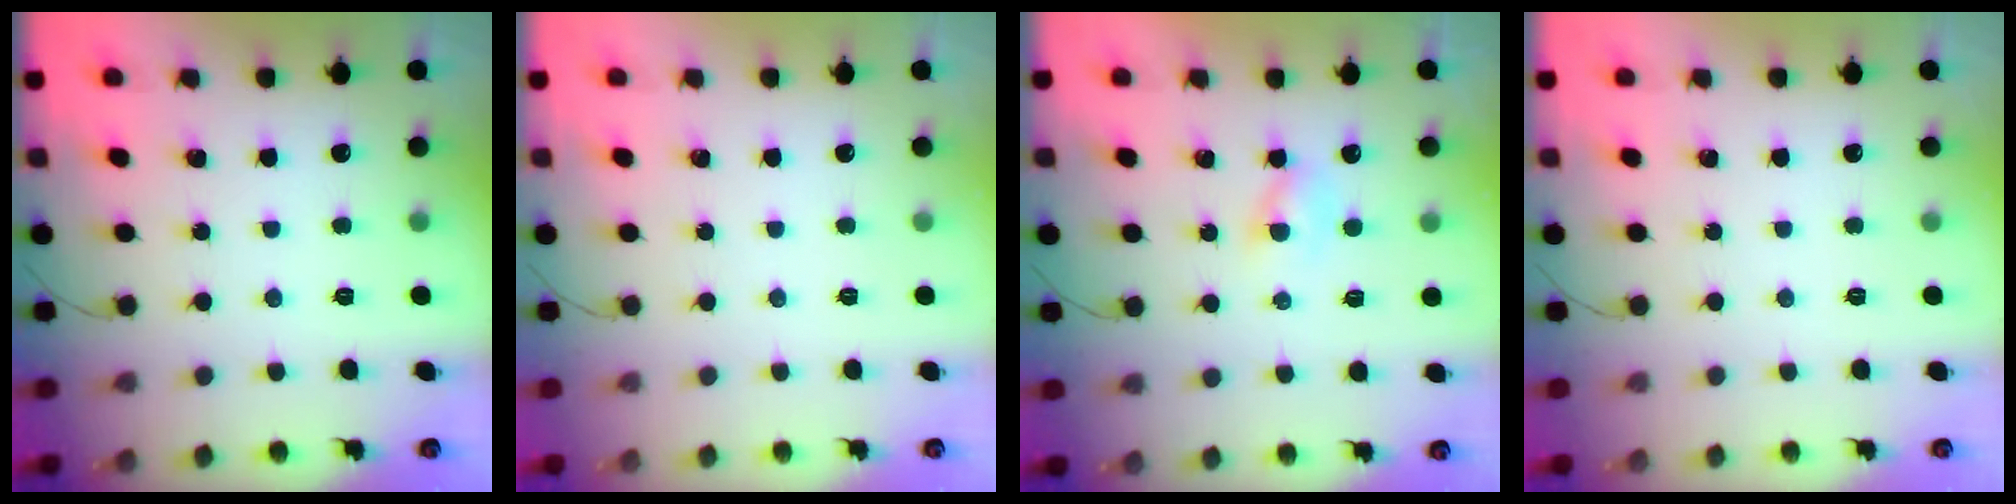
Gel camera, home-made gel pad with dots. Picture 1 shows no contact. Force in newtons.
{"total": 0.0}
{"total": 2.0, "press": 1.8, "slide": 0.9}
{"total": 0.0}